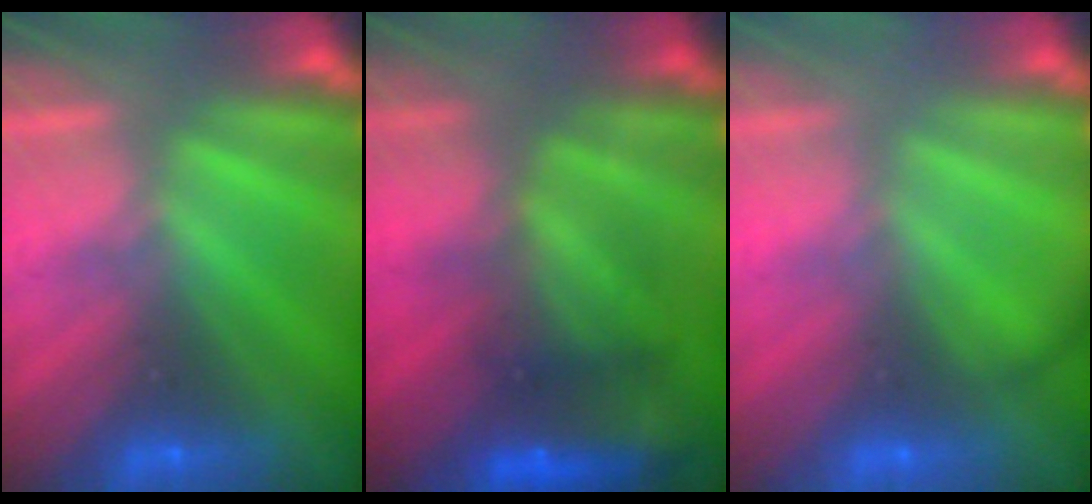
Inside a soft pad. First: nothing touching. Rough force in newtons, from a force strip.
{"total": 7.5}
{"total": 2.1}